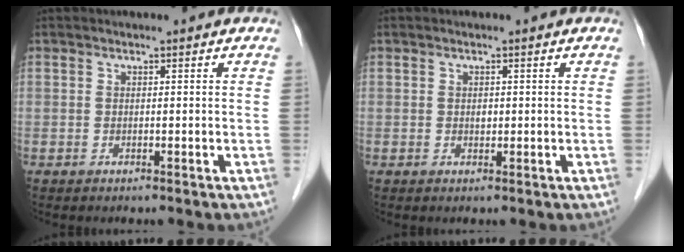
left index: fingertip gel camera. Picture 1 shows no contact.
{"total": 0.7, "force": [0.1, 0.5, 0.5], "torque": [-0.008, 0.001, 0.001]}